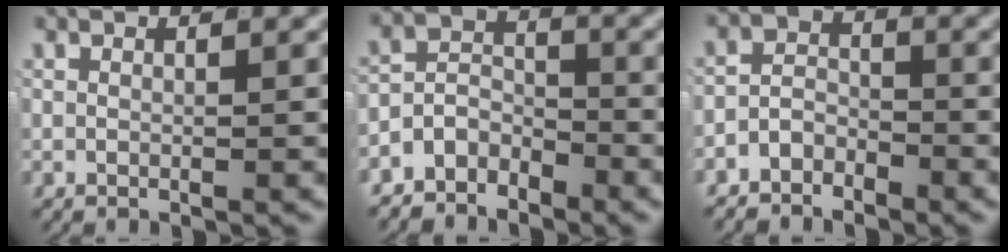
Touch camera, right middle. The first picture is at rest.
{"total": 5.0, "force": [-3.4, 3.2, 1.9], "torque": [-0.016, -0.005, -0.071]}
{"total": 3.4, "force": [-2.7, 1.9, 0.7], "torque": [0.004, -0.006, -0.056]}